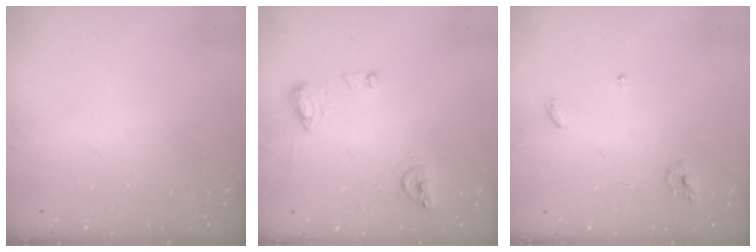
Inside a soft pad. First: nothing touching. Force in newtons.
{"total": 10.4, "press": 10.4, "slide": 1.0}
{"total": 5.4, "press": 5.4, "slide": 0.2}